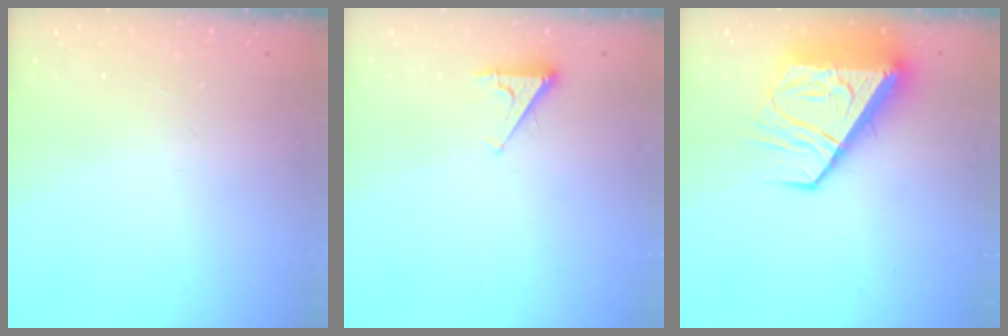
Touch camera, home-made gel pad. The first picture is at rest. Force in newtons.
{"total": 3.0, "press": 3.0, "slide": 0.6}
{"total": 12.1, "press": 12.0, "slide": 1.2}